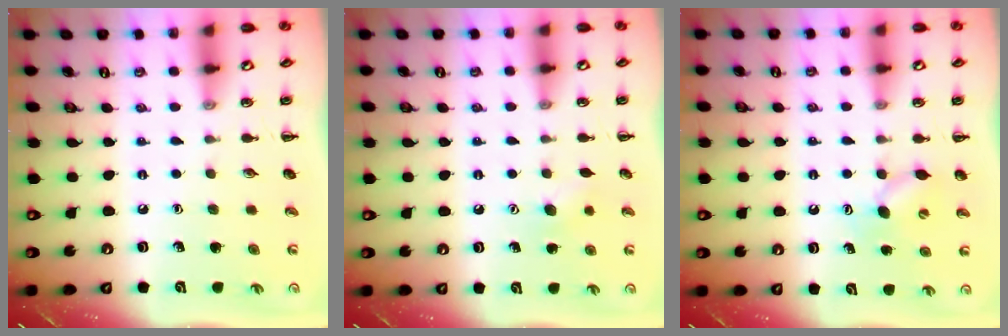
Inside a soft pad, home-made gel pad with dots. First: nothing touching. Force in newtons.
{"total": 5.3, "press": 5.1, "slide": 1.4}
{"total": 6.5, "press": 6.3, "slide": 1.5}